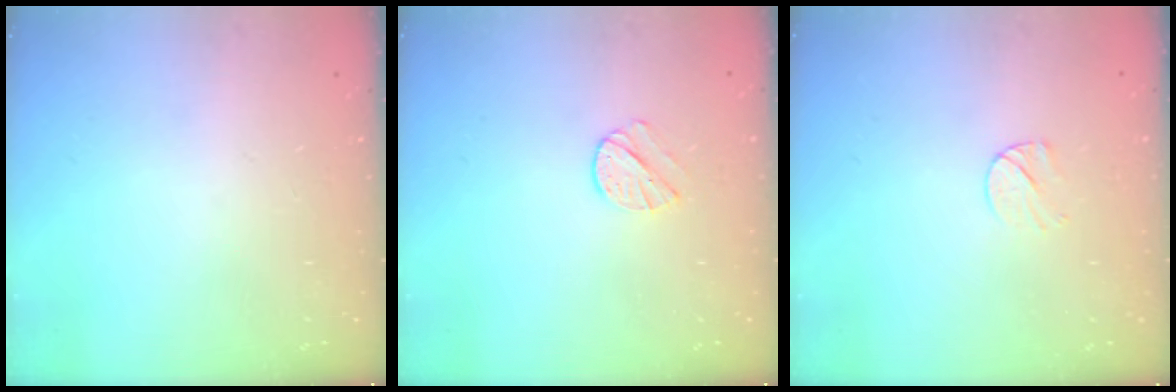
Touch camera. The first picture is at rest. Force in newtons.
{"total": 6.3, "press": 6.3, "slide": 0.8}
{"total": 6.5, "press": 6.5, "slide": 0.6}